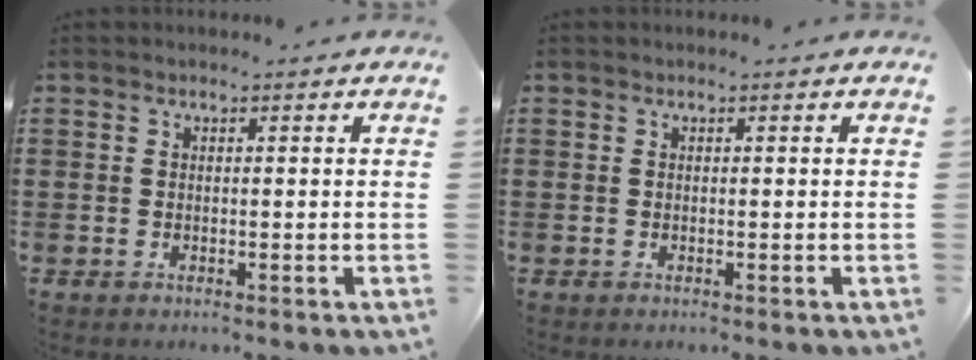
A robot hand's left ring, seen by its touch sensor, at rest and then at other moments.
{"total": 0.0}